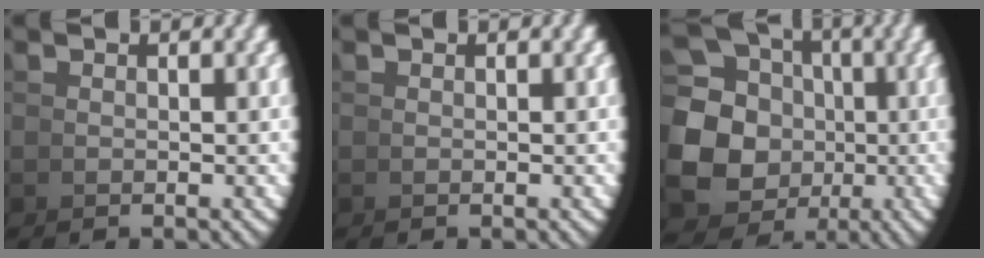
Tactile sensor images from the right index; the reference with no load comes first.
{"total": 0.0}
{"total": 14.6, "force": [0.2, 12.9, 6.7], "torque": [-0.141, -0.040, 0.000]}